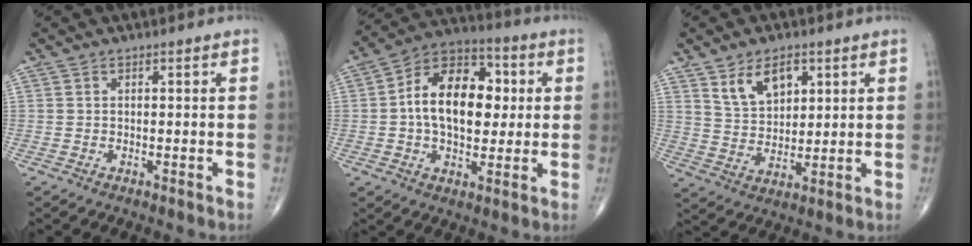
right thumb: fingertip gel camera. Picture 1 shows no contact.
{"total": 16.8, "force": [1.5, 10.5, 13.1], "torque": [-0.181, 0.022, 0.015]}
{"total": 8.5, "force": [4.3, 5.1, 5.3], "torque": [-0.071, -0.024, 0.084]}